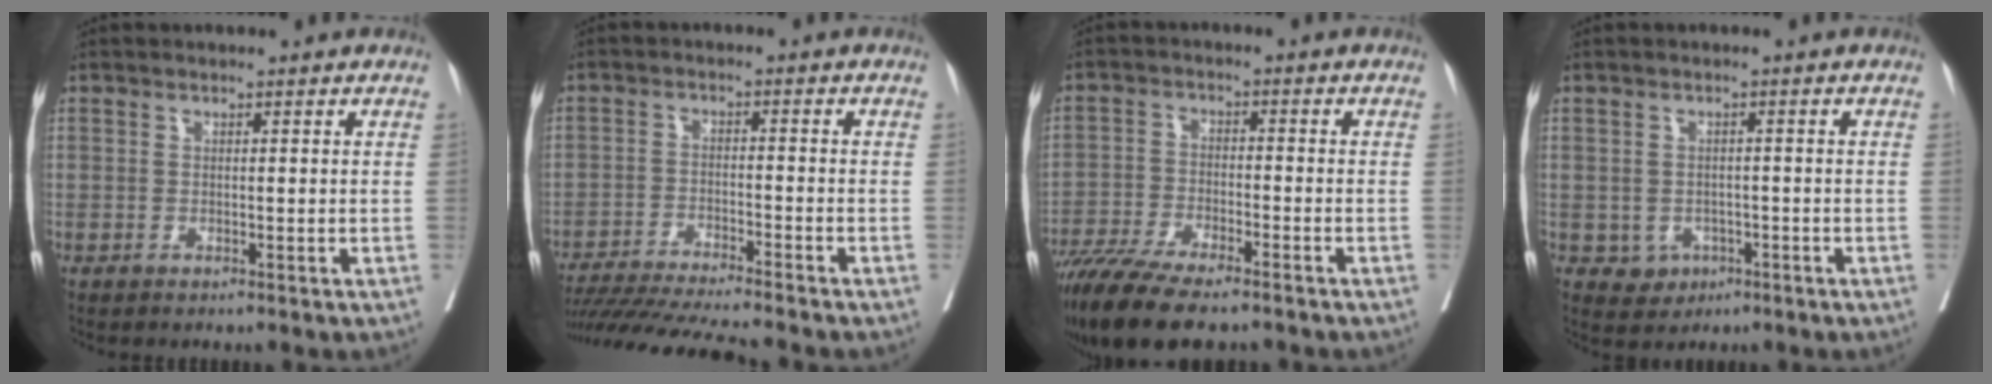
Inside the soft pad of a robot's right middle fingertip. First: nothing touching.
{"total": 13.6, "force": [-12.3, -0.7, 5.9], "torque": [-0.084, -0.023, -0.199]}
{"total": 13.3, "force": [-10.7, 2.6, 7.6], "torque": [-0.131, -0.028, -0.178]}
{"total": 3.5, "force": [-1.3, 3.1, 0.9], "torque": [-0.006, 0.006, -0.012]}